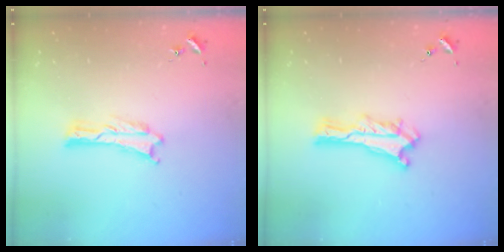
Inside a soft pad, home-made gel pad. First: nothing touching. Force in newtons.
{"total": 1.2, "press": 1.2, "slide": 0.2}